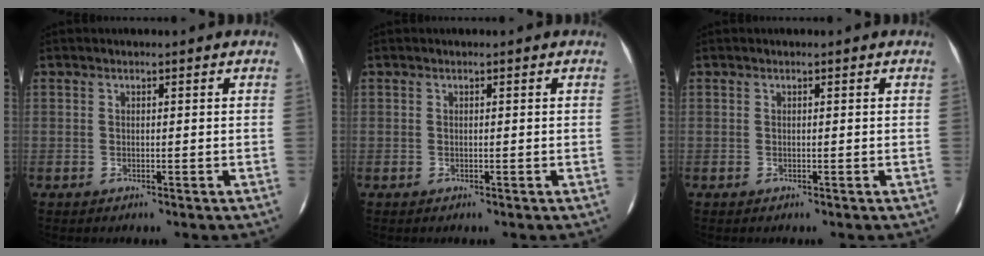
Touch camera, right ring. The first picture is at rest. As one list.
[{"total": 0.0}, {"total": 0.0}]